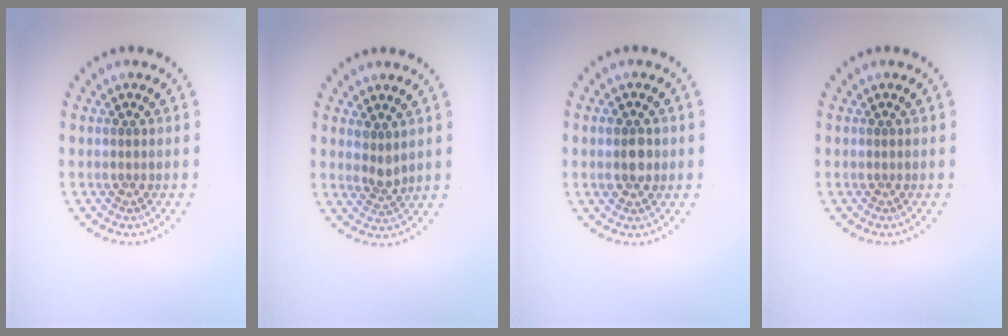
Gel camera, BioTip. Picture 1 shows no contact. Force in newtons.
{"total": 1.8, "press": 1.6, "slide": 0.8}
{"total": 2.5, "press": 2.5, "slide": 0.3}
{"total": 0.0}